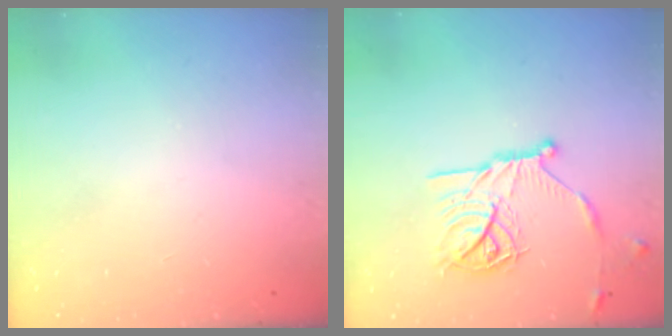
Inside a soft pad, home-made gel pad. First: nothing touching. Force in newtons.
{"total": 17.0, "press": 17.0, "slide": 1.0}